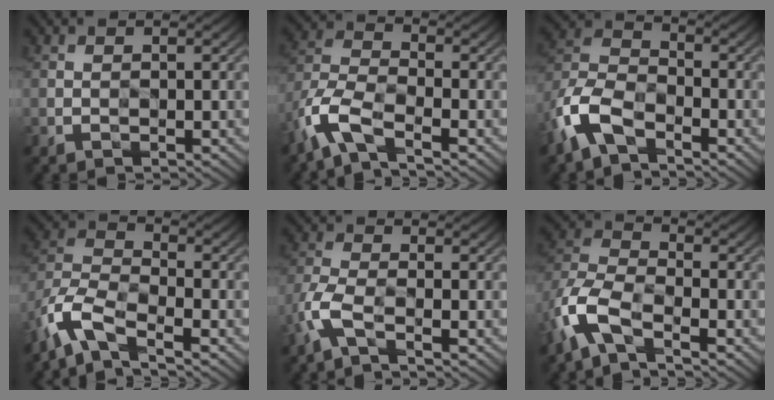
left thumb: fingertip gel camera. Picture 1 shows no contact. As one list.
[{"total": 7.5, "force": [-5.0, 2.3, 5.1], "torque": [-0.125, -0.001, -0.119]}, {"total": 8.8, "force": [-5.3, 4.2, 5.6], "torque": [-0.139, -0.002, -0.127]}, {"total": 8.0, "force": [-5.7, 2.2, 5.1], "torque": [-0.118, 0.000, -0.135]}, {"total": 4.1, "force": [-2.4, 1.1, 3.2], "torque": [-0.087, 0.002, -0.061]}, {"total": 8.2, "force": [-4.9, 3.2, 5.8], "torque": [-0.145, 0.000, -0.118]}]